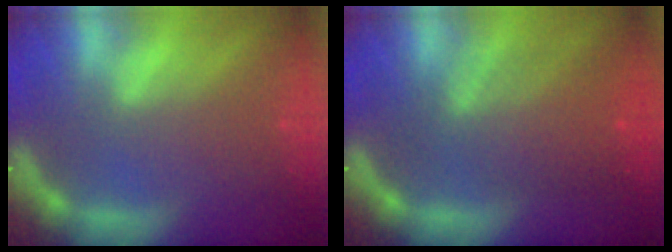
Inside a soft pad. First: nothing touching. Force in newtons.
{"total": 6.6}